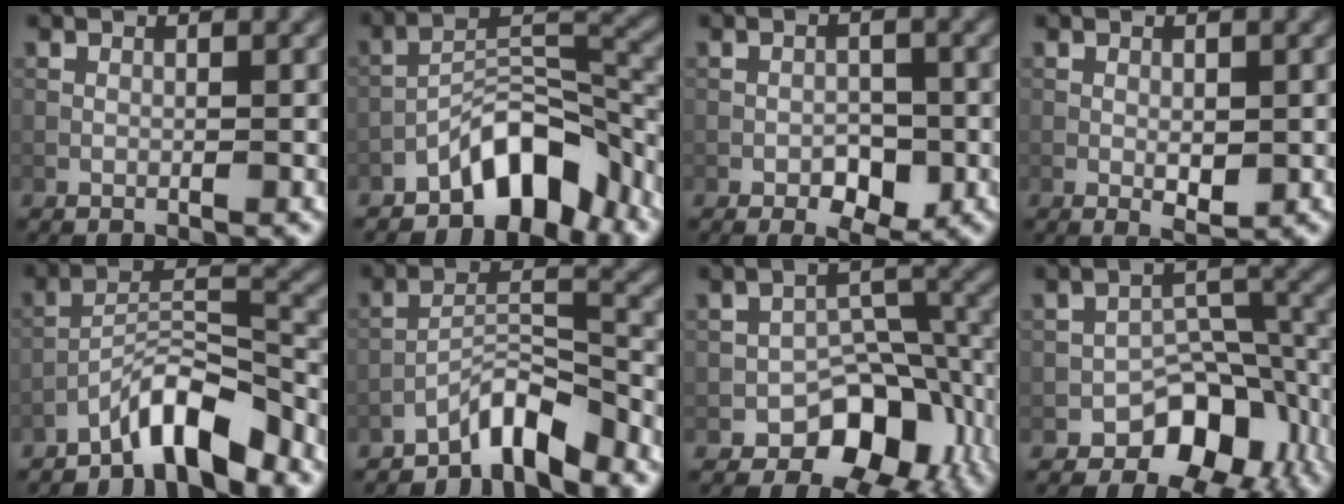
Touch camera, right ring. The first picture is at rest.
{"total": 6.8, "force": [-4.7, 2.8, 4.0], "torque": [-0.050, 0.014, -0.089]}
{"total": 3.1, "force": [-1.3, 1.8, 2.2], "torque": [-0.027, -0.001, -0.020]}
{"total": 1.8, "force": [-0.2, 0.9, 1.6], "torque": [-0.025, -0.003, -0.002]}
{"total": 6.2, "force": [-4.8, 1.4, 3.7], "torque": [-0.059, 0.010, -0.091]}
{"total": 4.9, "force": [-4.0, 1.1, 2.6], "torque": [-0.039, 0.012, -0.080]}
{"total": 7.7, "force": [-4.3, 4.9, 4.2], "torque": [-0.034, 0.001, -0.072]}
{"total": 6.9, "force": [-4.2, 4.3, 3.4], "torque": [-0.021, 0.000, -0.071]}